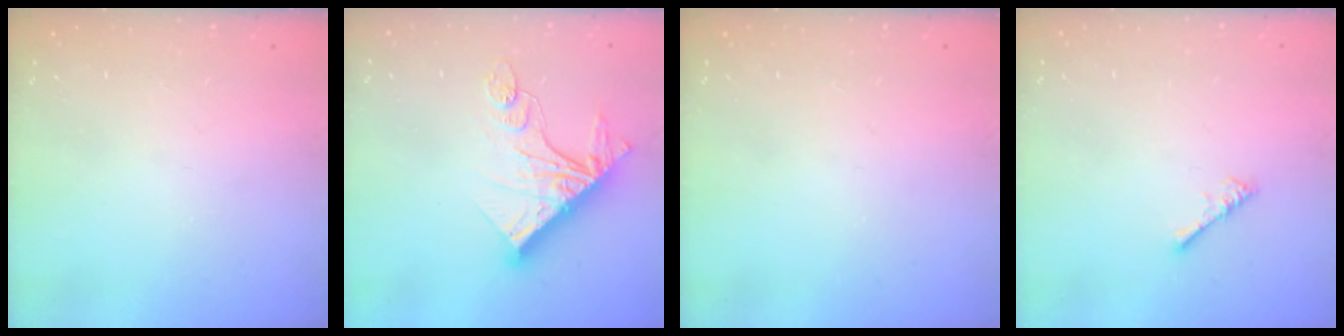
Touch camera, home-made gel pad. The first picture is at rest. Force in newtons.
{"total": 15.4, "press": 15.3, "slide": 0.9}
{"total": 0.0}
{"total": 0.8, "press": 0.8, "slide": 0.3}